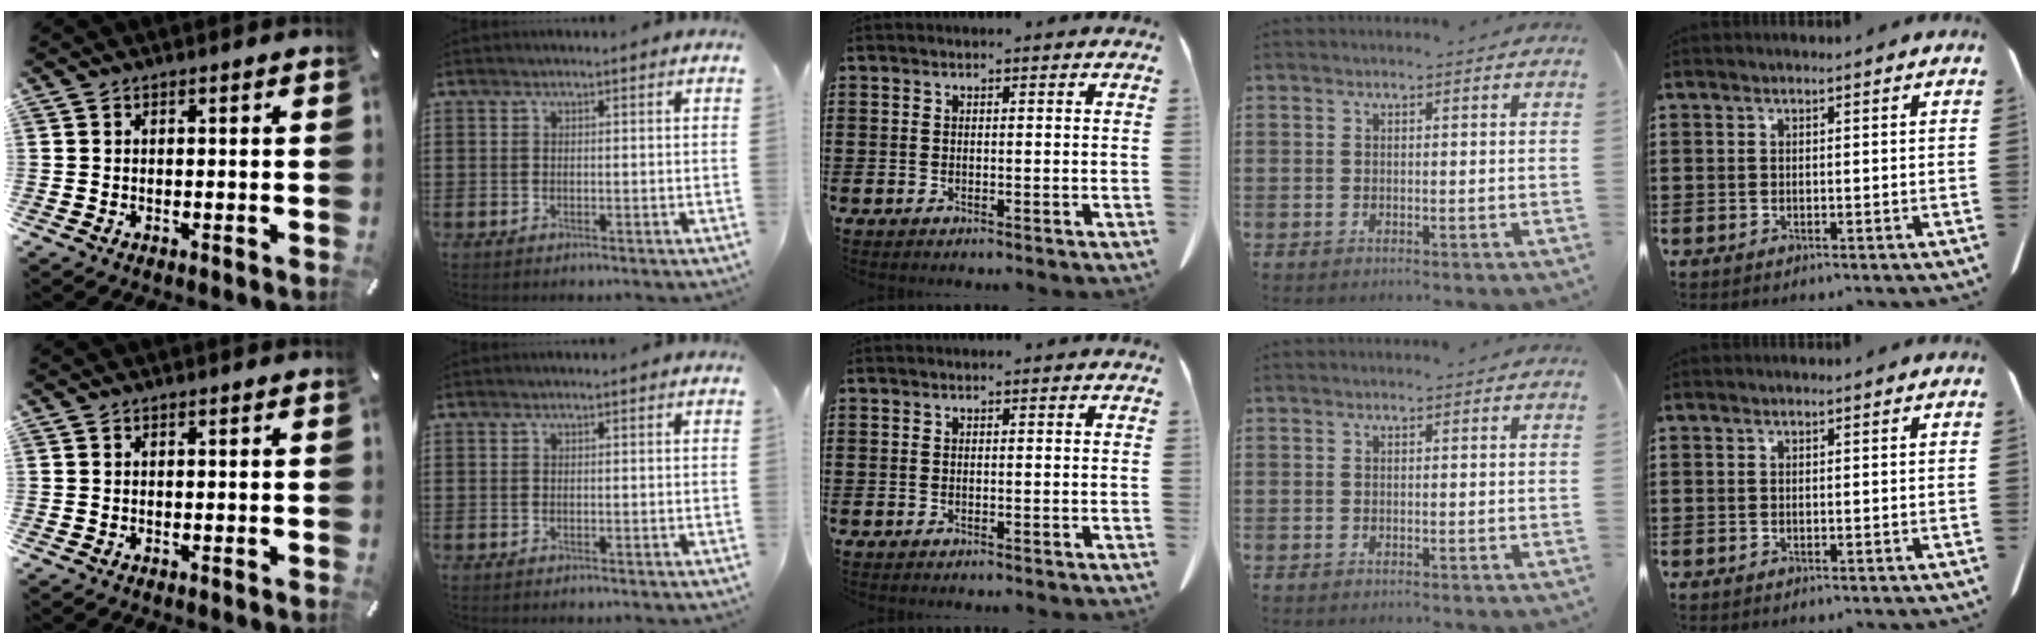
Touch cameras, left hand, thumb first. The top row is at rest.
{}